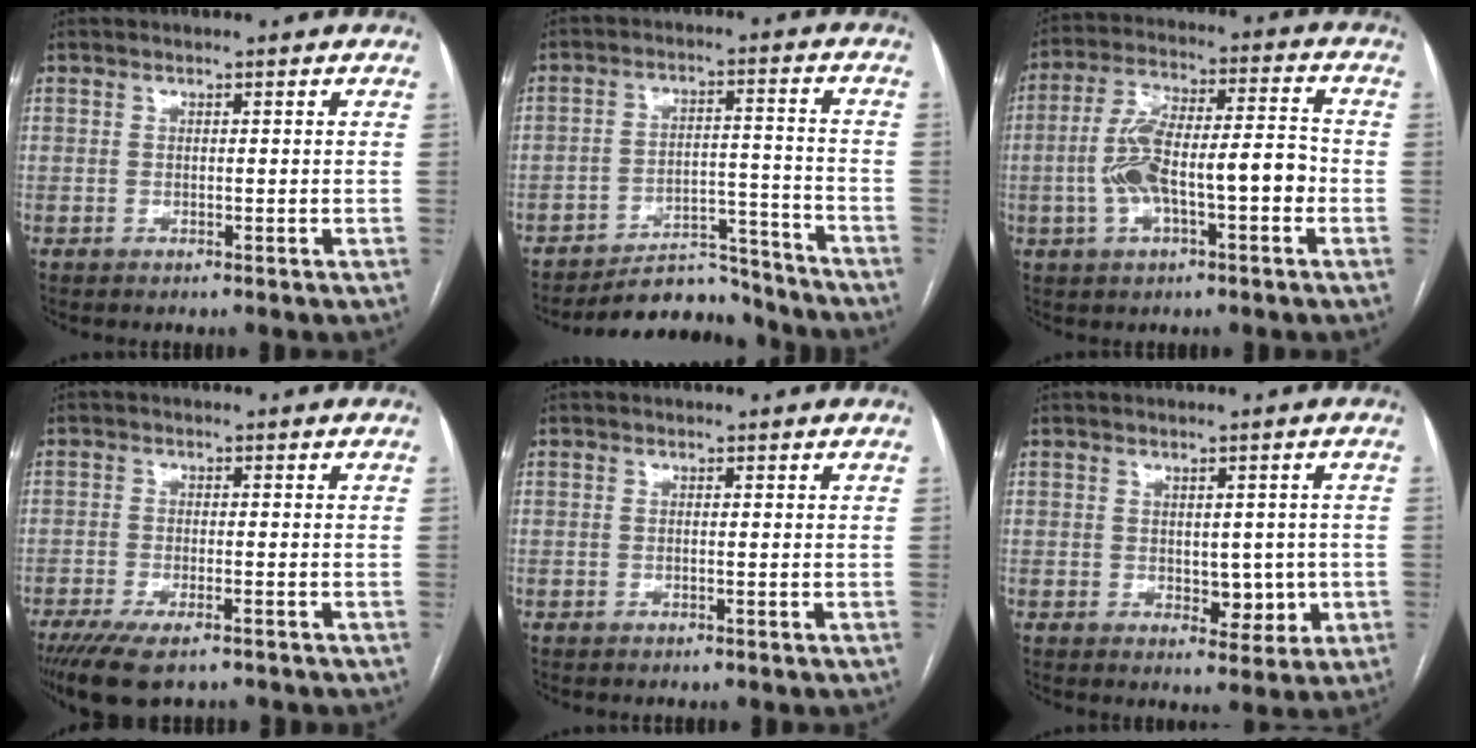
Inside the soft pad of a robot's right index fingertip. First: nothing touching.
{"total": 9.9, "force": [-9.6, 2.3, 0.7], "torque": [0.003, 0.036, -0.149]}
{"total": 12.2, "force": [-2.7, 3.5, 11.4], "torque": [-0.215, 0.032, -0.041]}
{"total": 9.1, "force": [-6.8, 2.5, 5.6], "torque": [-0.088, -0.017, -0.106]}
{"total": 0.0}
{"total": 5.0, "force": [-0.4, 3.0, 4.0], "torque": [-0.044, 0.004, 0.006]}